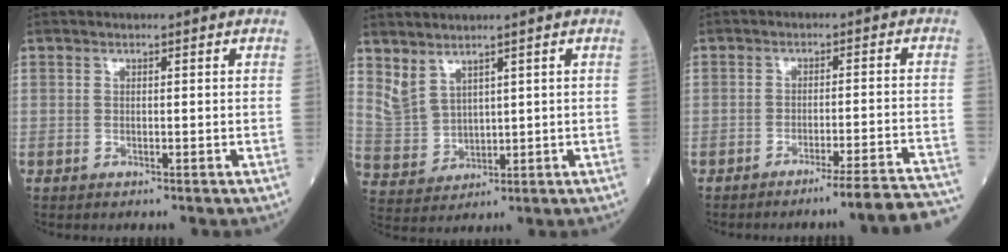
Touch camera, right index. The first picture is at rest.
{"total": 4.7, "force": [3.5, 2.5, 1.9], "torque": [-0.053, 0.003, 0.091]}
{"total": 12.3, "force": [-11.5, -1.5, 4.1], "torque": [-0.016, 0.003, -0.144]}